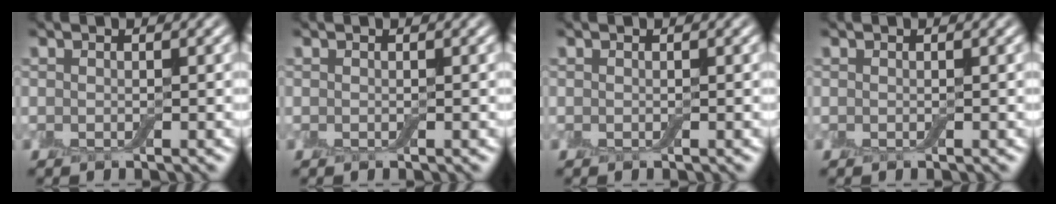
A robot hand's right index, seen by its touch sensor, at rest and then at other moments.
{"total": 0.0}
{"total": 0.0}
{"total": 0.0}